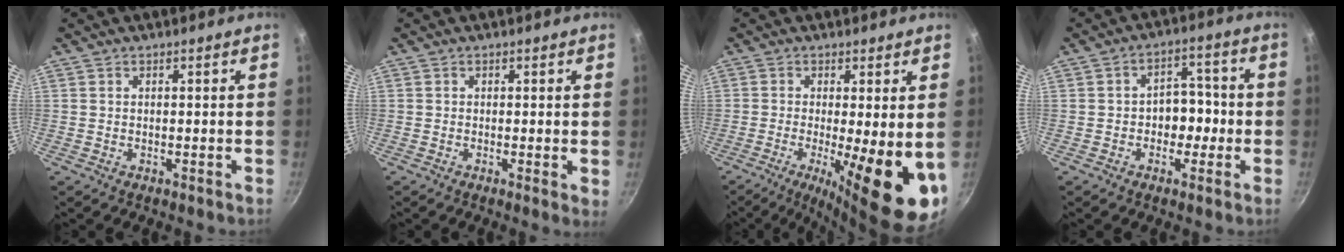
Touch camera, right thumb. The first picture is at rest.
{"total": 1.4, "force": [0.0, 0.3, 1.4], "torque": [-0.020, -0.006, -0.003]}
{"total": 14.8, "force": [-3.0, 3.8, 14.0], "torque": [-0.196, -0.016, -0.039]}
{"total": 6.7, "force": [-1.3, 5.1, 4.2], "torque": [-0.004, 0.027, -0.022]}